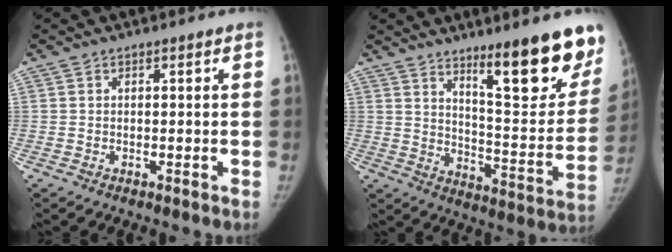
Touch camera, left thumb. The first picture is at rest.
{"total": 20.7, "force": [13.1, 4.4, 15.5], "torque": [-0.168, -0.097, 0.198]}